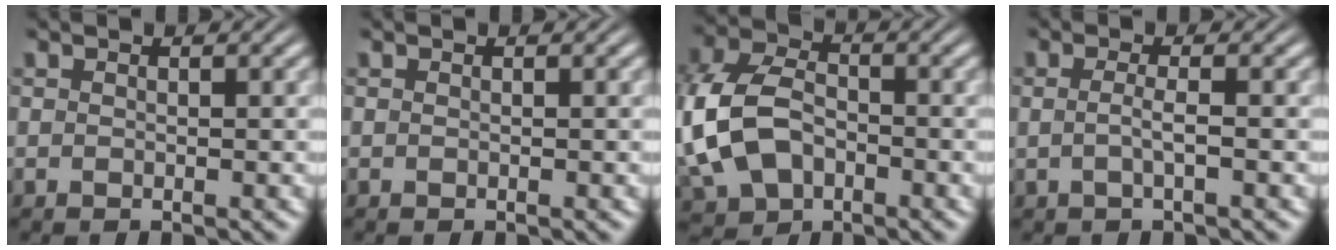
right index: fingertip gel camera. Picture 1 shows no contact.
{"total": 0.0}
{"total": 9.8, "force": [-1.2, 8.0, 5.4], "torque": [-0.151, -0.037, -0.007]}
{"total": 1.6, "force": [-0.4, 0.2, 1.5], "torque": [-0.035, -0.009, -0.003]}